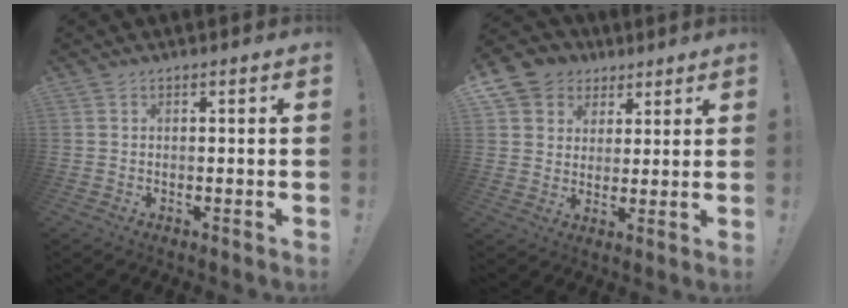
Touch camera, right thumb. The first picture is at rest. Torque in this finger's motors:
{"motor_torque": [0.35, 0.36, 0.13, 0.11, 0.31]}